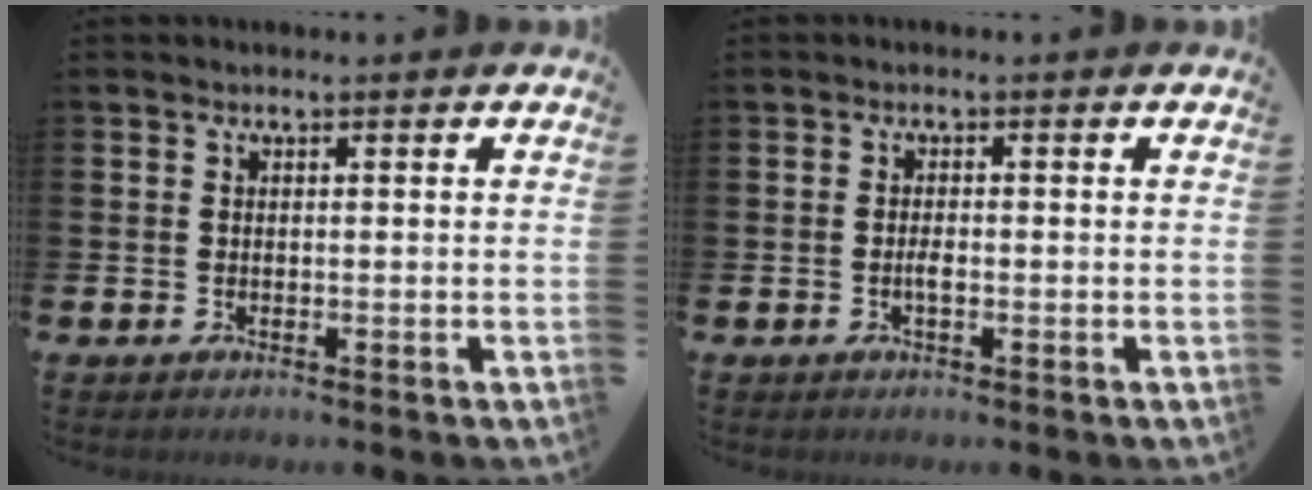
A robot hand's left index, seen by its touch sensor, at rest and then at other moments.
{"total": 1.2, "force": [-0.4, 0.4, 1.1], "torque": [-0.021, 0.001, -0.008]}